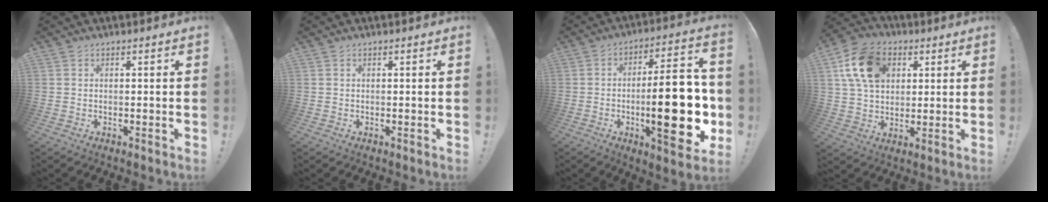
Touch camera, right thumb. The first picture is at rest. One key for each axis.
{"total": 0.0}
{"total": 25.0, "fx": -3.8, "fy": 7.4, "fz": 23.6, "tx": -0.364, "ty": 0.003, "tz": -0.057}
{"total": 16.0, "fx": 5.7, "fy": 11.7, "fz": 9.3, "tx": -0.151, "ty": -0.010, "tz": 0.113}